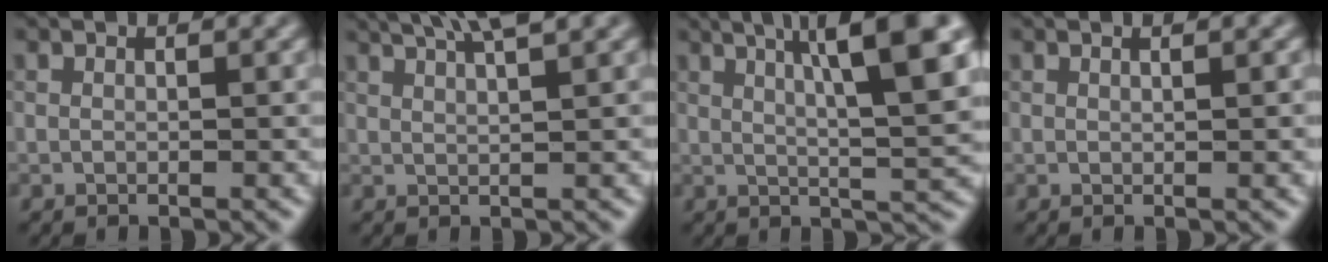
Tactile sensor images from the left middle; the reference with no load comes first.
{"total": 4.6, "force": [3.4, 0.8, 3.0], "torque": [-0.028, 0.027, 0.033]}
{"total": 9.4, "force": [3.5, 1.9, 8.5], "torque": [-0.119, 0.019, 0.070]}
{"total": 1.4, "force": [0.6, 0.5, 1.1], "torque": [-0.005, 0.007, -0.004]}